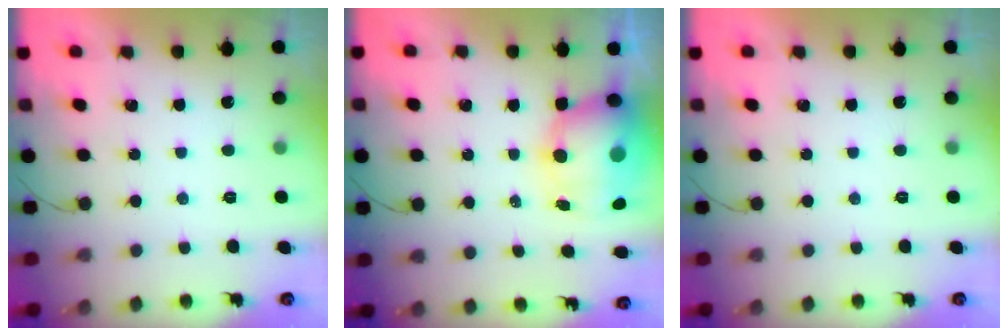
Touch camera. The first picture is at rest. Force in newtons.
{"total": 12.1, "press": 11.6, "slide": 3.3}
{"total": 0.0}